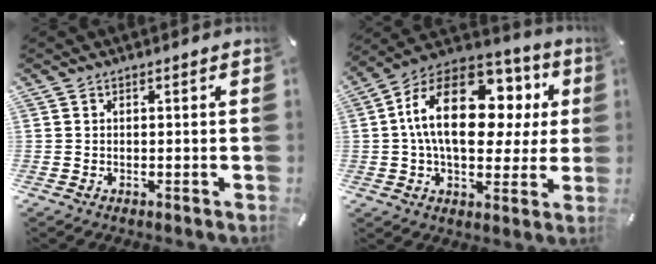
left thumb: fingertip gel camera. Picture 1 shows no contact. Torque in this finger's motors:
{"motor_torque": [1.28, 1.25, 1.98, -0.79, 0.73]}